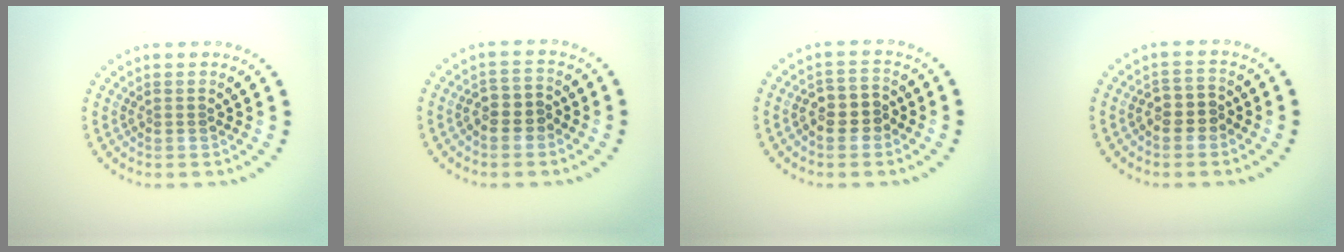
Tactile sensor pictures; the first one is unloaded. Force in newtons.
{"total": 2.5, "press": 2.3, "slide": 0.9}
{"total": 2.8, "press": 2.7, "slide": 0.9}
{"total": 2.3, "press": 2.1, "slide": 0.9}